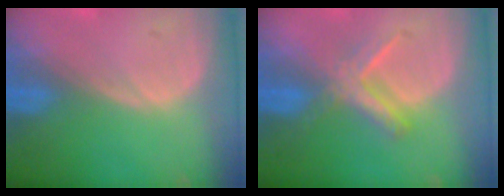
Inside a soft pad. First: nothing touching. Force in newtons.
{"total": 5.5, "press": 5.4, "slide": 1.1}